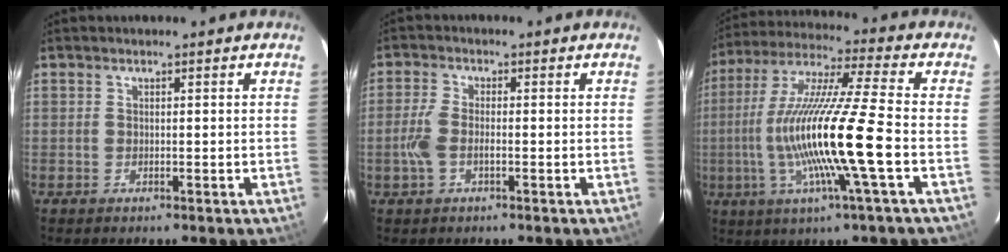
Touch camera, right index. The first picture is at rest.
{"total": 4.6, "force": [-1.2, 1.9, 4.0], "torque": [-0.095, 0.002, -0.025]}
{"total": 18.2, "force": [-3.6, -0.9, 17.8], "torque": [-0.339, -0.010, -0.069]}